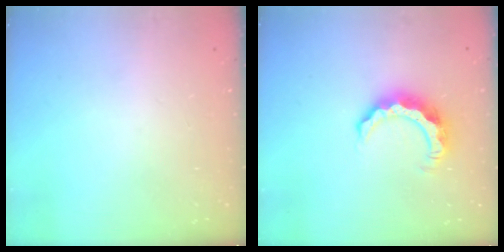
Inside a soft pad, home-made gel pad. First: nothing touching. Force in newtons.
{"total": 8.3, "press": 8.3, "slide": 0.6}